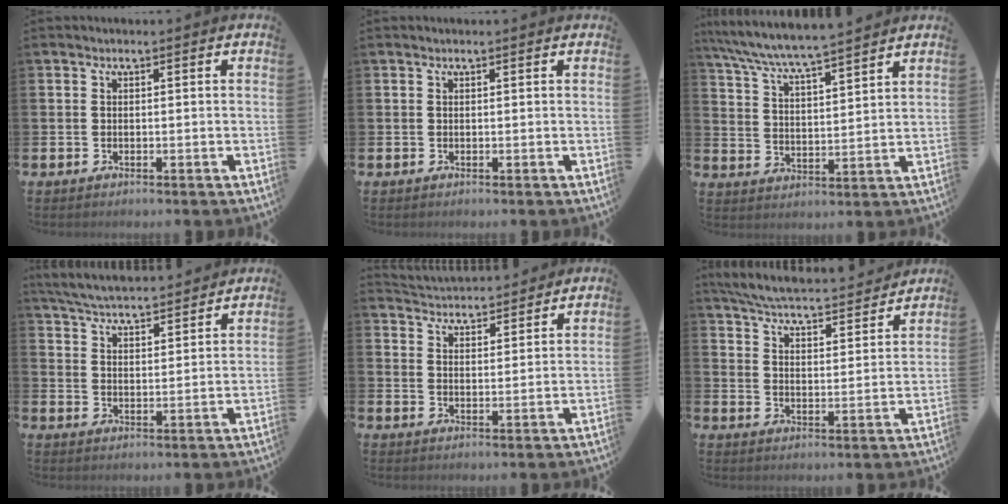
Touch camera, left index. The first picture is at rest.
{"total": 0.0}
{"total": 6.5, "force": [6.2, 0.0, 1.9], "torque": [-0.060, -0.031, 0.111]}
{"total": 5.4, "force": [5.4, 0.4, 0.7], "torque": [-0.037, -0.037, 0.094]}
{"total": 4.4, "force": [4.4, 0.5, -0.3], "torque": [-0.005, -0.035, 0.076]}
{"total": 5.7, "force": [5.5, 0.6, 1.3], "torque": [-0.053, -0.042, 0.092]}